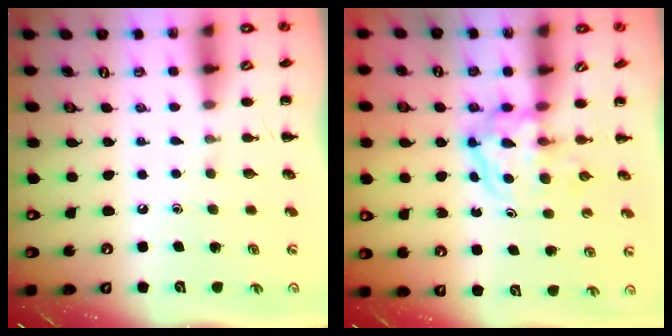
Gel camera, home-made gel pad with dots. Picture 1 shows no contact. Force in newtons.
{"total": 3.8, "press": 3.7, "slide": 0.4}